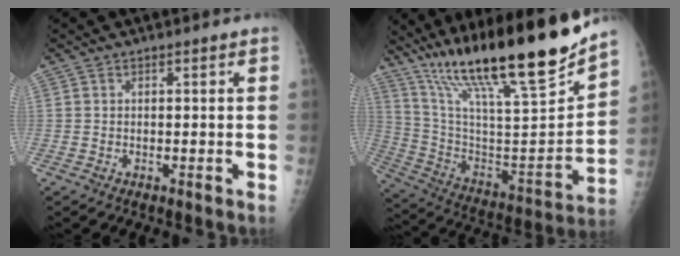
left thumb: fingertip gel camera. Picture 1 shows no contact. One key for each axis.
{"total": 29.4, "fx": 21.8, "fy": 3.7, "fz": 19.3, "tx": -0.307, "ty": -0.086, "tz": 0.371}